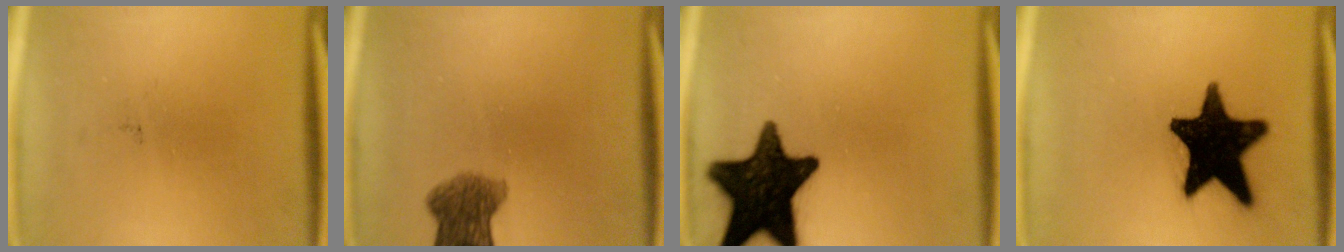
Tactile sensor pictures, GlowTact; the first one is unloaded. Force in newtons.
{"total": 6.4}
{"total": 18.0}
{"total": 18.5}